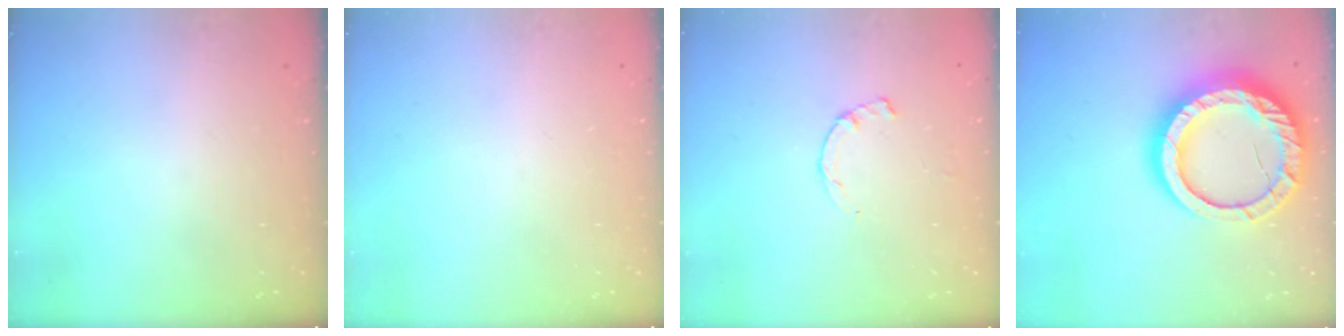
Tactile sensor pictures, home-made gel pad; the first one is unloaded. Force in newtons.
{"total": 0.0}
{"total": 1.2, "press": 1.1, "slide": 0.3}
{"total": 22.6, "press": 22.5, "slide": 2.2}